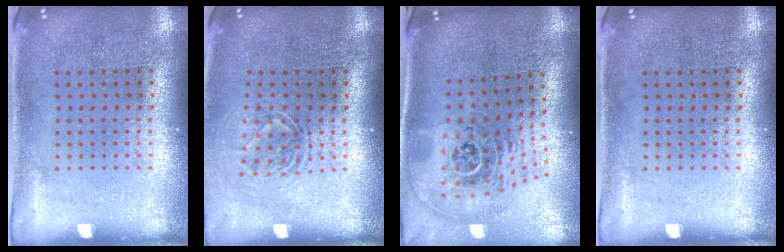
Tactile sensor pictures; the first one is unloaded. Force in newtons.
{"total": 1.6, "press": 1.3, "slide": 1.1}
{"total": 2.1, "press": 1.6, "slide": 1.4}
{"total": 0.0}